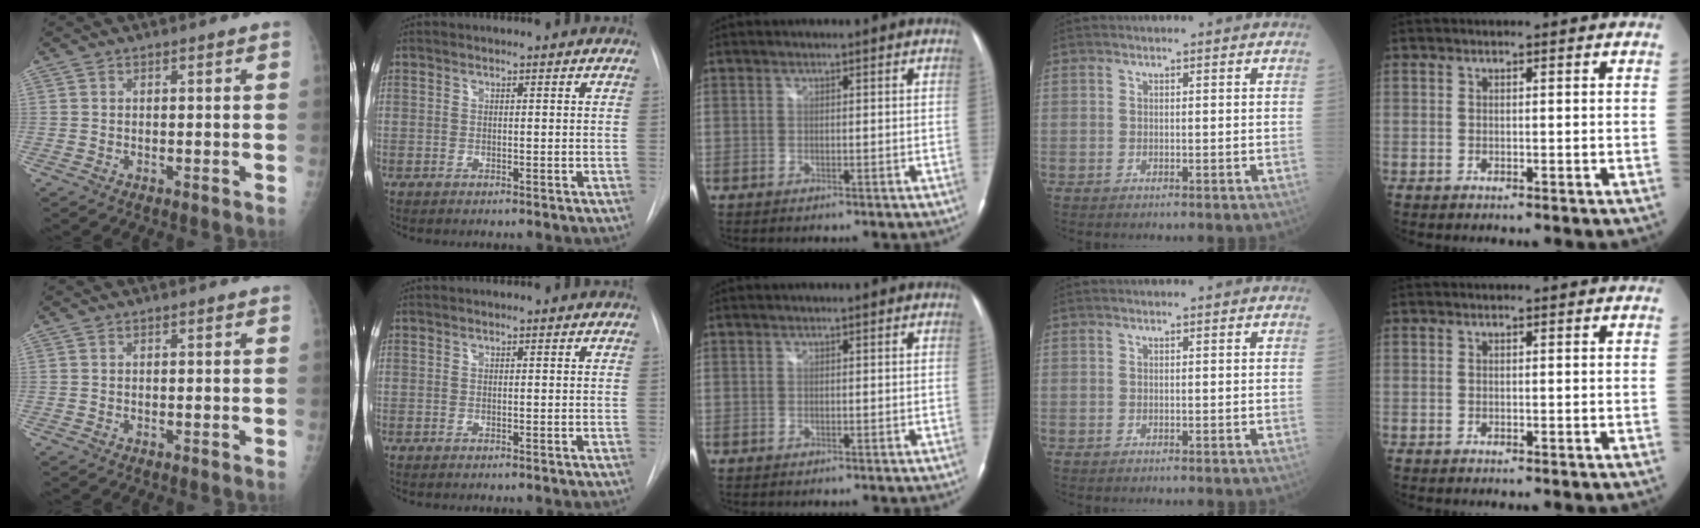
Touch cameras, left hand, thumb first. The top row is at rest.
{}